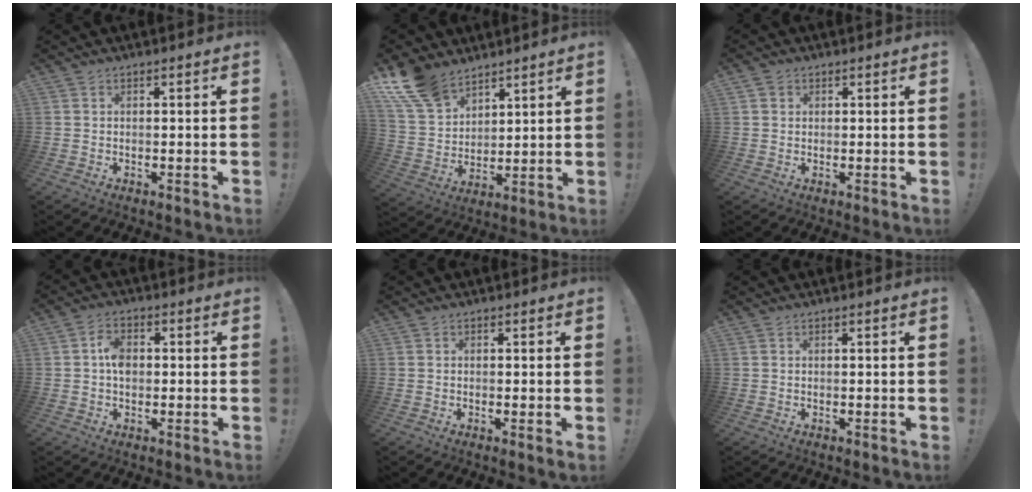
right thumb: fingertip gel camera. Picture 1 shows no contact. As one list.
[{"total": 13.9, "force": [10.3, 7.8, 5.2], "torque": [-0.115, -0.060, 0.202]}, {"total": 2.0, "force": [1.2, 1.7, 0.4], "torque": [0.000, -0.003, 0.020]}, {"total": 5.6, "force": [0.0, 4.0, 4.0], "torque": [-0.061, 0.011, 0.001]}, {"total": 1.2, "force": [0.1, -0.2, 1.1], "torque": [-0.017, -0.004, 0.001]}, {"total": 0.0}]